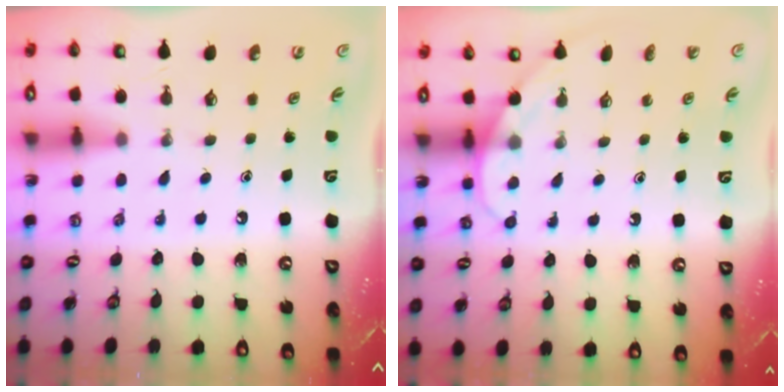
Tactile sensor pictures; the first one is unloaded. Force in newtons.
{"total": 4.0, "press": 4.0, "slide": 0.3}